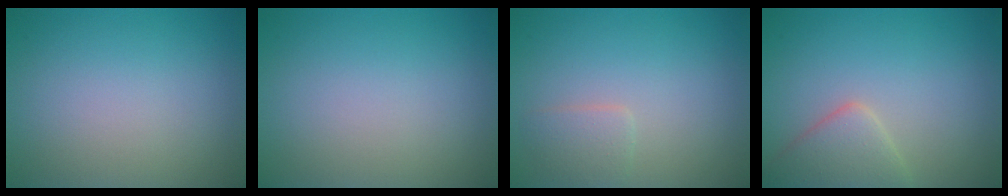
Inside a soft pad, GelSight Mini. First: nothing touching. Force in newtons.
{"total": 0.0}
{"total": 1.6, "press": 1.5, "slide": 0.2}
{"total": 3.3, "press": 3.3, "slide": 0.1}